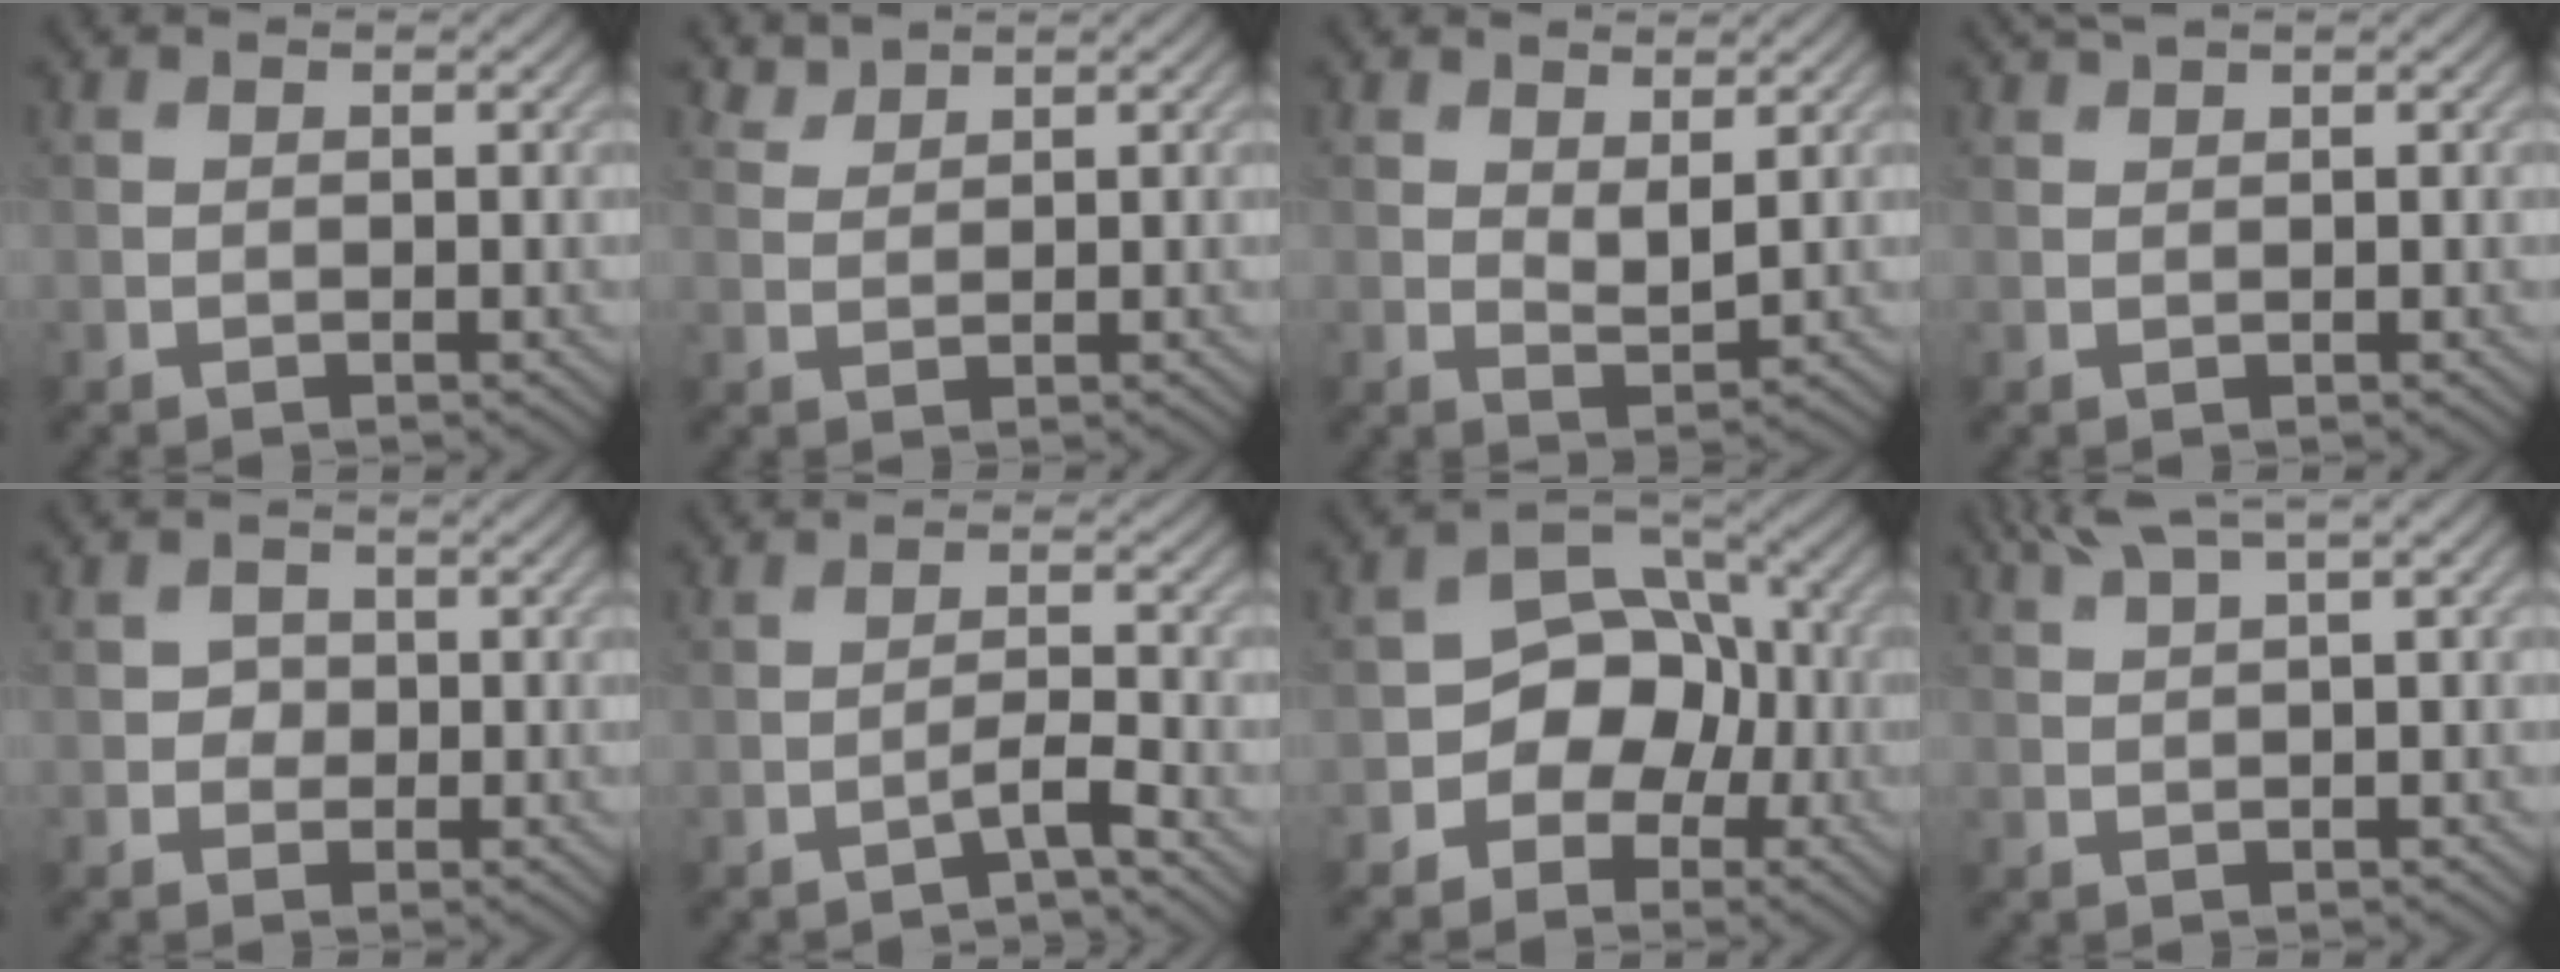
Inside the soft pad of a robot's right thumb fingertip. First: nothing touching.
{"total": 1.8, "force": [1.8, 0.3, 0.3], "torque": [-0.012, 0.000, 0.042]}
{"total": 2.6, "force": [1.4, 1.1, 1.9], "torque": [-0.038, -0.006, 0.028]}
{"total": 1.3, "force": [1.1, 0.1, 0.7], "torque": [-0.020, 0.007, 0.021]}
{"total": 1.6, "force": [-0.2, 1.6, 0.4], "torque": [-0.003, -0.002, -0.009]}
{"total": 2.5, "force": [-1.9, 0.2, 1.7], "torque": [-0.032, 0.010, -0.043]}
{"total": 6.6, "force": [-2.2, 5.2, 3.4], "torque": [-0.031, 0.010, -0.055]}
{"total": 4.8, "force": [2.7, 0.8, 3.9], "torque": [-0.074, 0.019, 0.049]}